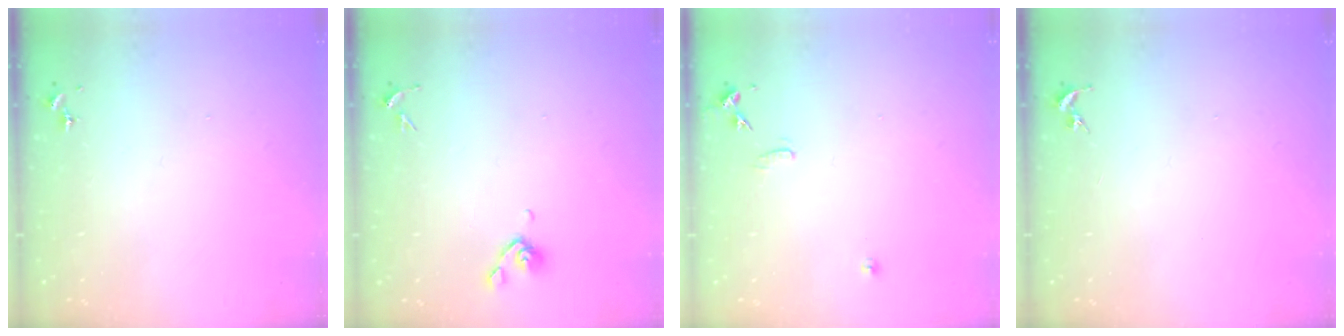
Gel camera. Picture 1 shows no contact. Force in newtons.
{"total": 5.5, "press": 5.3, "slide": 1.5}
{"total": 7.5, "press": 7.5, "slide": 0.6}
{"total": 0.0}